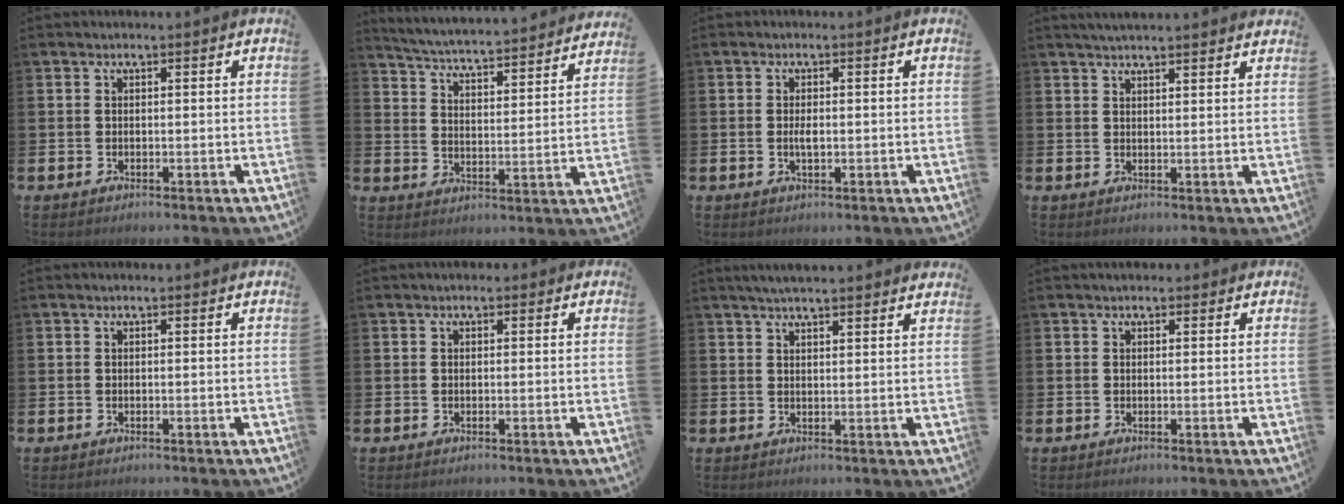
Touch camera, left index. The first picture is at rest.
{"total": 5.2, "force": [5.1, 0.1, 0.9], "torque": [-0.040, -0.051, 0.082]}
{"total": 1.6, "force": [0.0, 0.6, 1.5], "torque": [-0.023, -0.001, -0.003]}
{"total": 3.0, "force": [2.9, 0.1, 0.7], "torque": [-0.012, -0.009, 0.052]}
{"total": 0.0}
{"total": 0.9, "force": [0.5, 0.7, 0.3], "torque": [0.009, 0.005, 0.005]}
{"total": 3.7, "force": [3.6, 0.0, 0.9], "torque": [-0.019, -0.013, 0.064]}
{"total": 1.2, "force": [1.0, 0.7, 0.2], "torque": [0.008, 0.004, 0.015]}